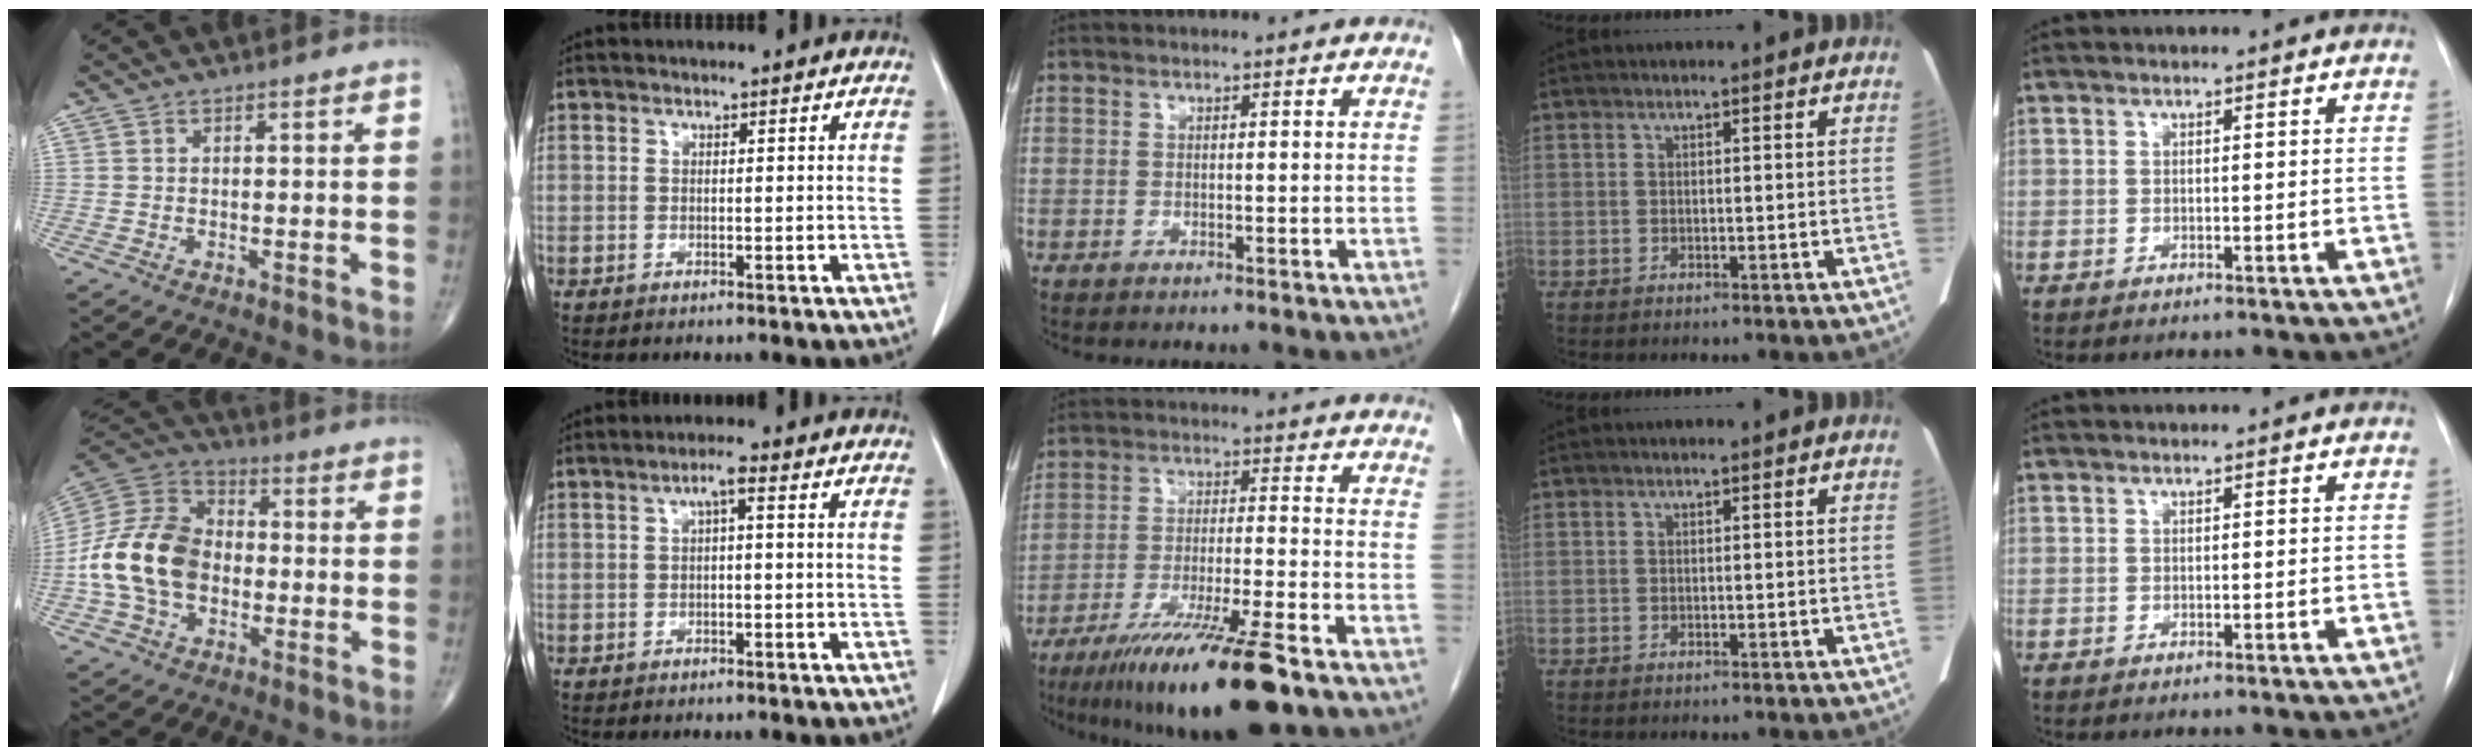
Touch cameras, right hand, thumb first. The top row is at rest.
{"thumb": {"total": 16.5, "force": [-2.7, 11.9, 11.2], "torque": [-0.199, 0.034, -0.057]}, "index": {"total": 1.9, "force": [0.4, 0.3, 1.9], "torque": [-0.030, 0.006, 0.007]}, "middle": {"total": 14.8, "force": [-10.2, 0.2, 10.8], "torque": [-0.178, -0.041, -0.172]}}